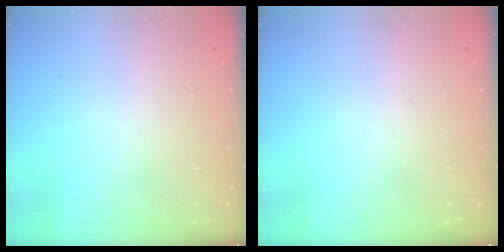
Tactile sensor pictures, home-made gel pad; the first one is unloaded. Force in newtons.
{"total": 0.0}